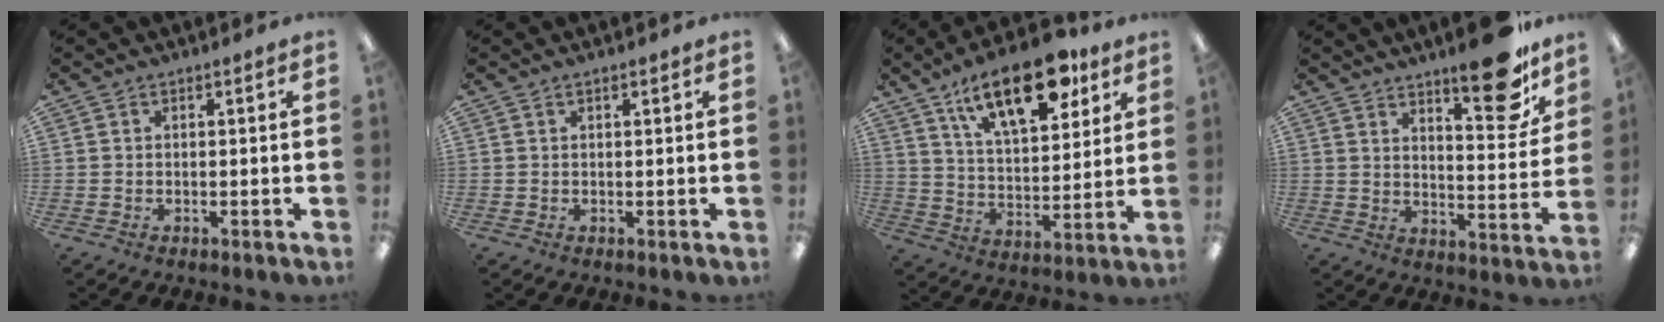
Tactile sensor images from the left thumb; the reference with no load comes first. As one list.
[{"total": 0.7, "force": [0.4, 0.2, 0.4], "torque": [-0.010, 0.002, 0.008]}, {"total": 19.5, "force": [12.1, 8.6, 12.6], "torque": [-0.191, -0.053, 0.200]}, {"total": 11.4, "force": [8.4, 3.6, 6.8], "torque": [-0.065, -0.060, 0.136]}]